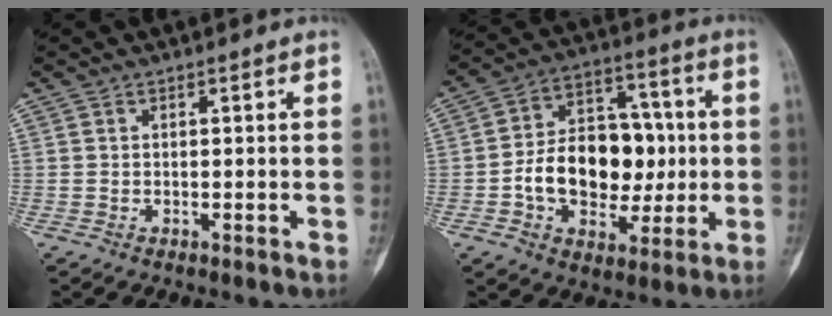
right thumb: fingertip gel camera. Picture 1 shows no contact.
{"total": 17.4, "force": [-1.5, 12.1, 12.4], "torque": [-0.155, 0.035, -0.017]}